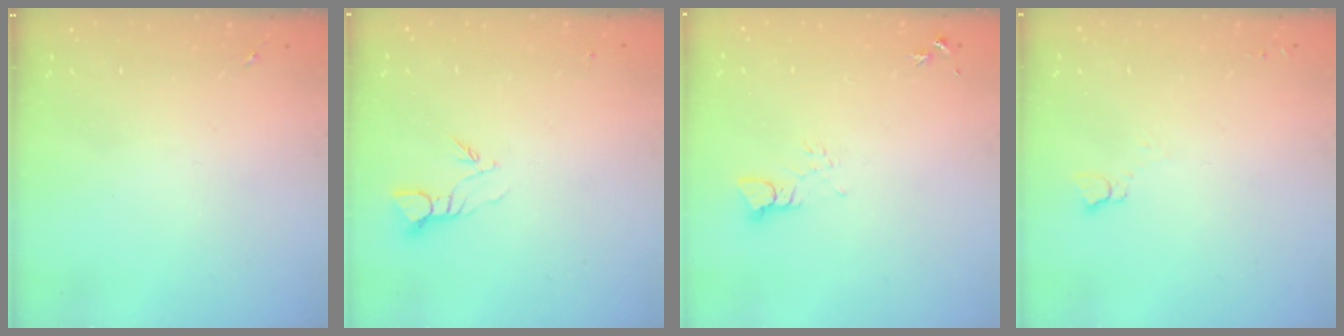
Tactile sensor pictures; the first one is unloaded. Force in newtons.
{"total": 3.4, "press": 3.4, "slide": 0.2}
{"total": 3.2, "press": 3.1, "slide": 0.4}
{"total": 2.7, "press": 2.7, "slide": 0.3}